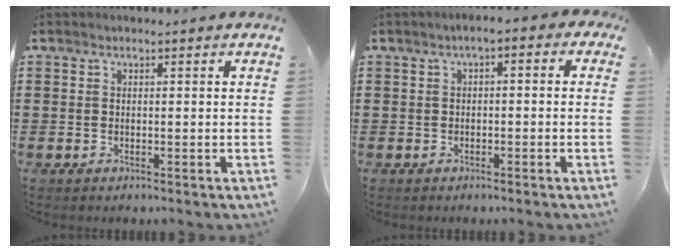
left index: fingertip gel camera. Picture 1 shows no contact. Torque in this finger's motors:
{"motor_torque": [1.24, -0.90, 0.52, 0.08]}